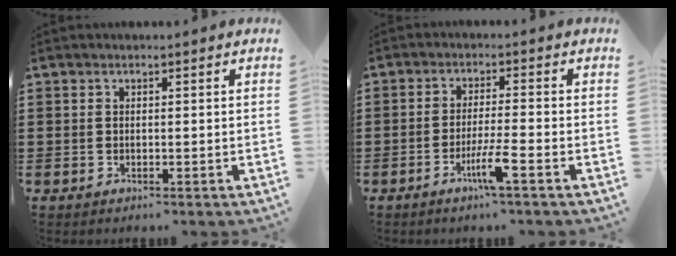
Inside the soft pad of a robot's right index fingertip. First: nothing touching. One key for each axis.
{"total": 4.9, "fx": -2.7, "fy": -0.1, "fz": 4.2, "tx": -0.082, "ty": -0.014, "tz": -0.050}